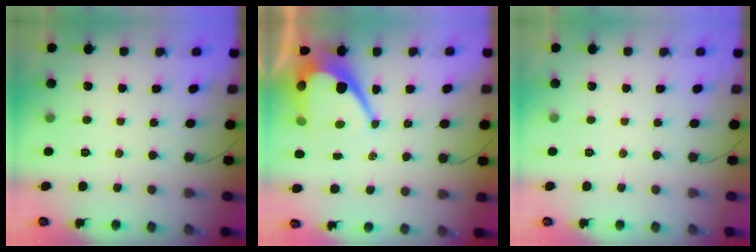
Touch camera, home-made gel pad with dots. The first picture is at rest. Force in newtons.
{"total": 13.6, "press": 13.6, "slide": 1.0}
{"total": 0.0}